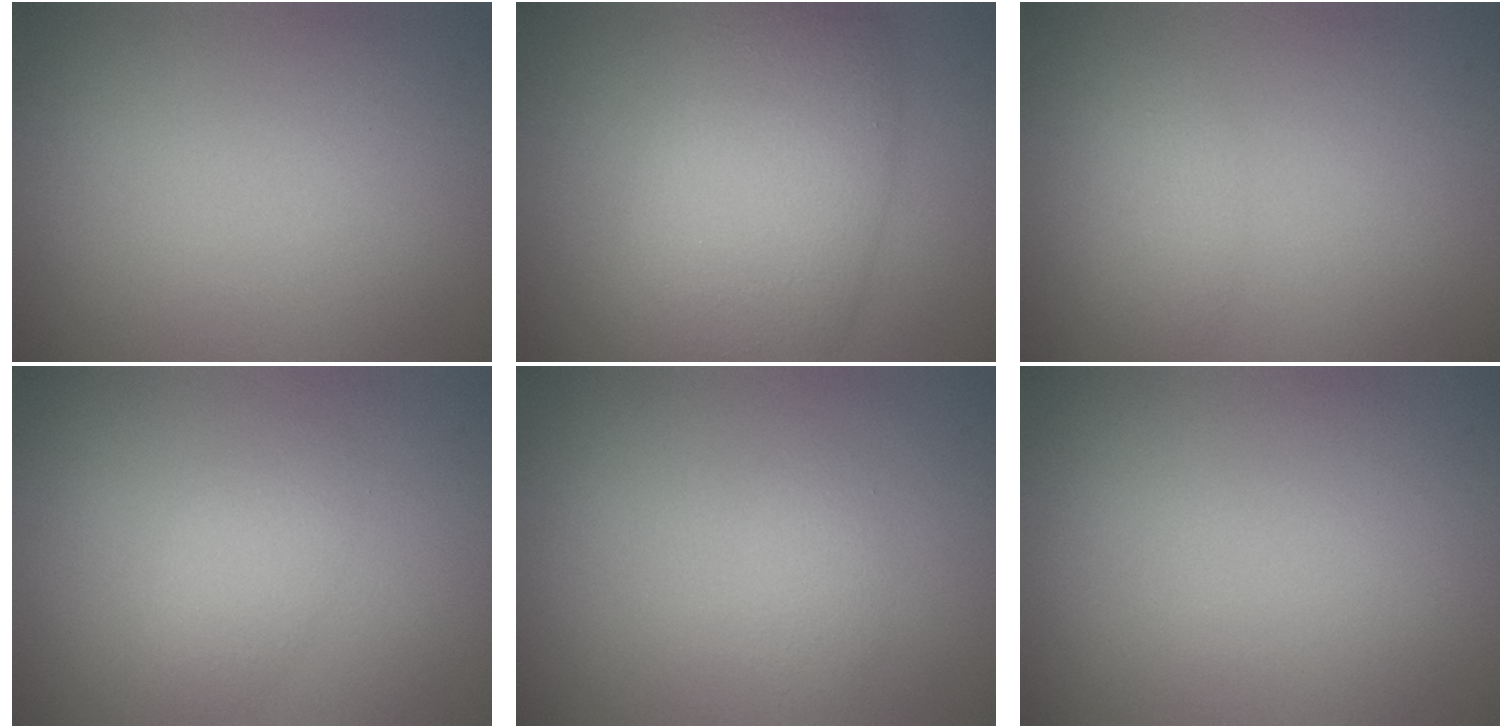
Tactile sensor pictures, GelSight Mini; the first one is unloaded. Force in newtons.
{"total": 9.0, "press": 9.0, "slide": 0.6}
{"total": 1.7, "press": 1.7, "slide": 0.1}
{"total": 1.7, "press": 1.7, "slide": 0.1}
{"total": 1.1, "press": 1.1, "slide": 0.1}
{"total": 0.0}